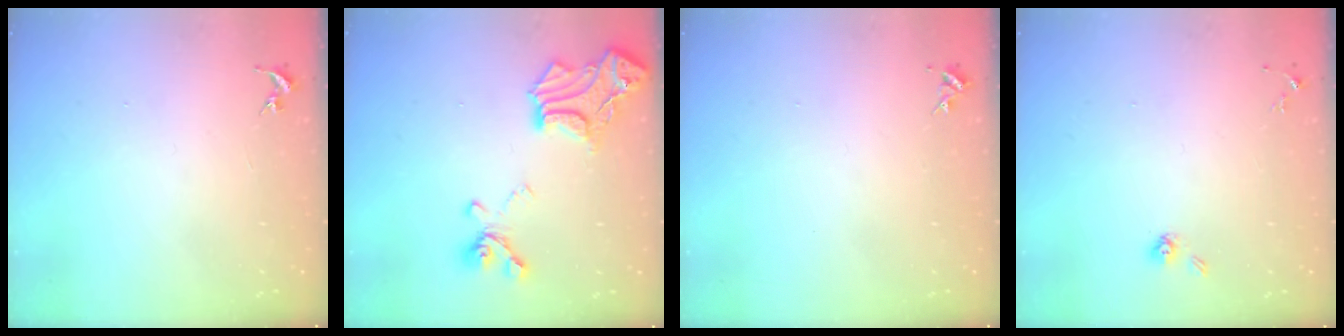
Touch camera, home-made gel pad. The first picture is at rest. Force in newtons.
{"total": 18.5, "press": 18.4, "slide": 1.5}
{"total": 3.7, "press": 3.7, "slide": 0.5}
{"total": 4.0, "press": 3.6, "slide": 1.8}